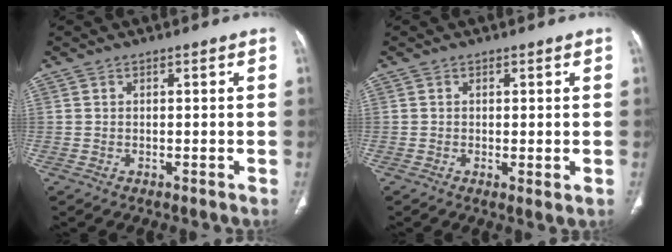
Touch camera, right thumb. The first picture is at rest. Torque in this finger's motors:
{"motor_torque": [-0.26, 0.51, -0.42, 0.05, -0.01]}